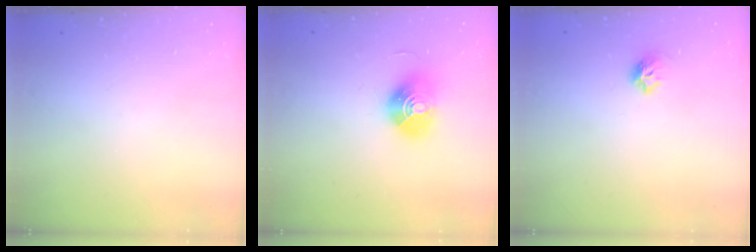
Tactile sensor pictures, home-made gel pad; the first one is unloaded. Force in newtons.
{"total": 11.2, "press": 11.2, "slide": 0.5}
{"total": 6.2, "press": 6.1, "slide": 0.9}